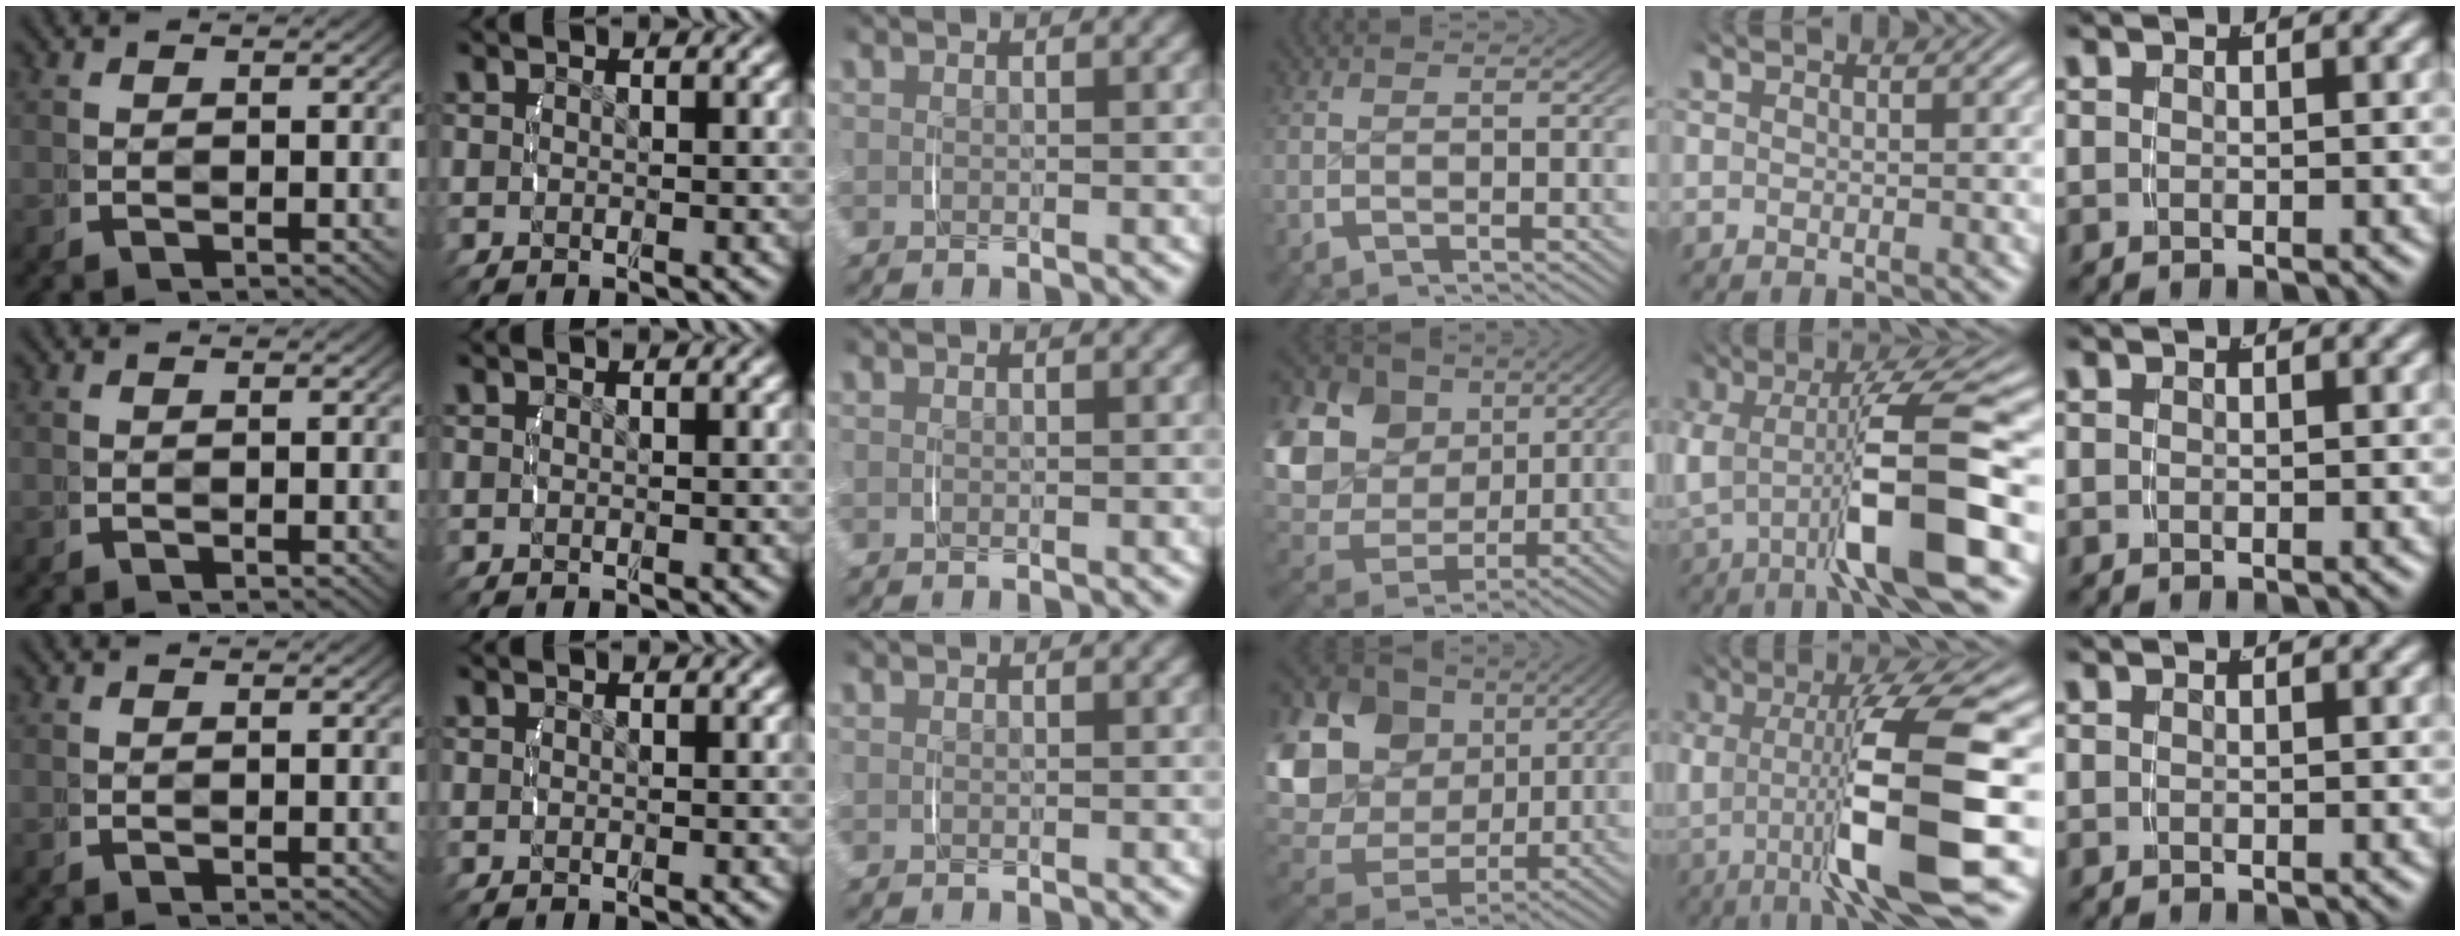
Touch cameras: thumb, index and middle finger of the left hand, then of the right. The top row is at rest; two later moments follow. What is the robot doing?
{"motion": "lift_and_place", "object": "jar lid"}